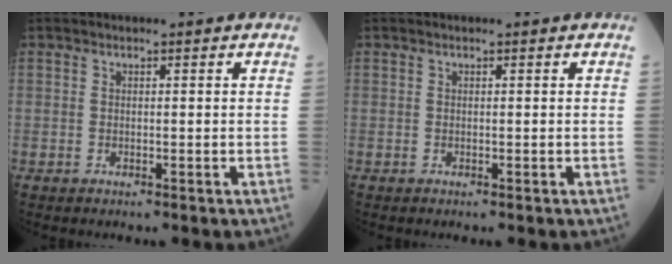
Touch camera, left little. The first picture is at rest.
{"total": 0.0}